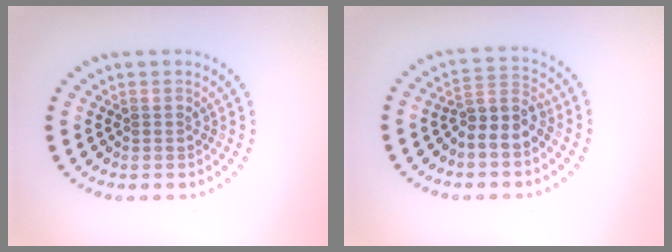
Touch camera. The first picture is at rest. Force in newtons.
{"total": 3.4, "press": 2.8, "slide": 1.8}